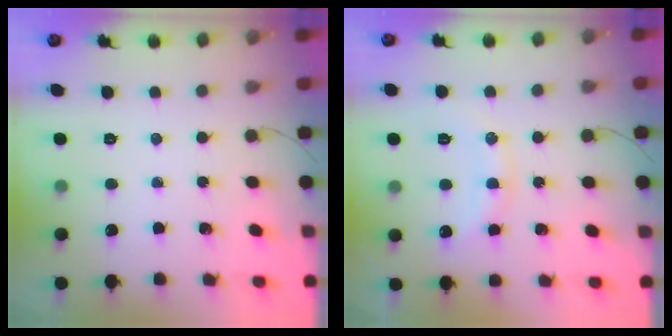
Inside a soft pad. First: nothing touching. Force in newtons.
{"total": 11.5, "press": 11.5, "slide": 0.5}